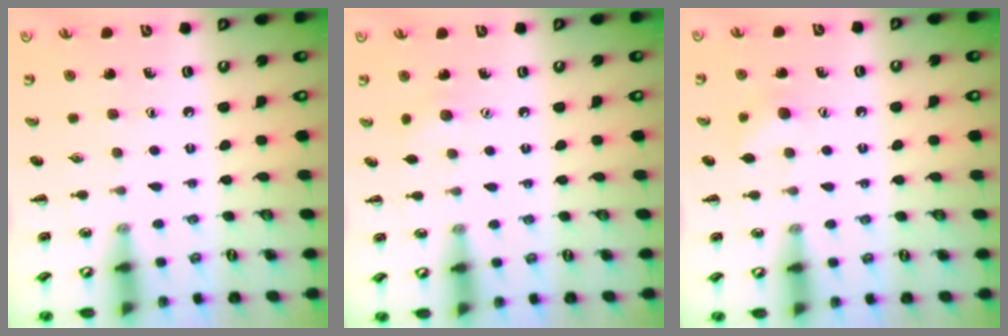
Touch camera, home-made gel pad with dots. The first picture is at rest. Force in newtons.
{"total": 2.9, "press": 2.8, "slide": 0.7}
{"total": 5.6, "press": 5.4, "slide": 1.4}